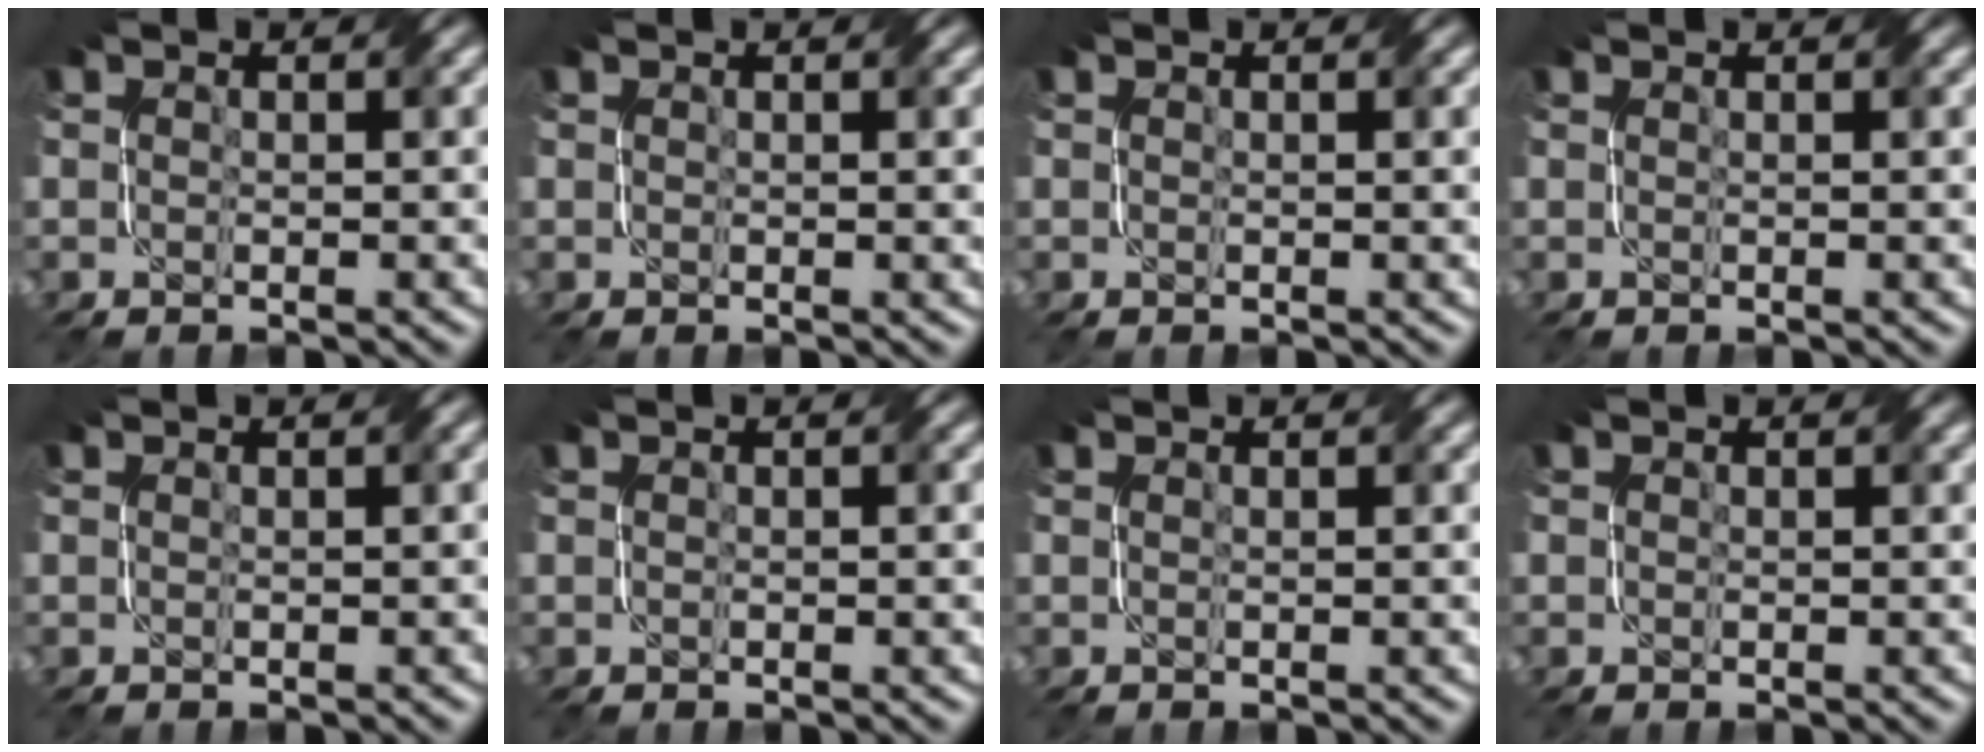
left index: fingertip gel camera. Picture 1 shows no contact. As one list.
[{"total": 1.0, "force": [0.6, 0.4, 0.7], "torque": [-0.009, -0.001, 0.009]}, {"total": 0.6, "force": [0.3, 0.3, 0.3], "torque": [-0.003, 0.000, 0.004]}, {"total": 0.0}, {"total": 0.0}, {"total": 0.6, "force": [0.2, 0.3, 0.4], "torque": [-0.006, 0.001, 0.001]}, {"total": 0.0}, {"total": 0.7, "force": [0.3, 0.6, 0.1], "torque": [0.001, -0.001, -0.002]}]